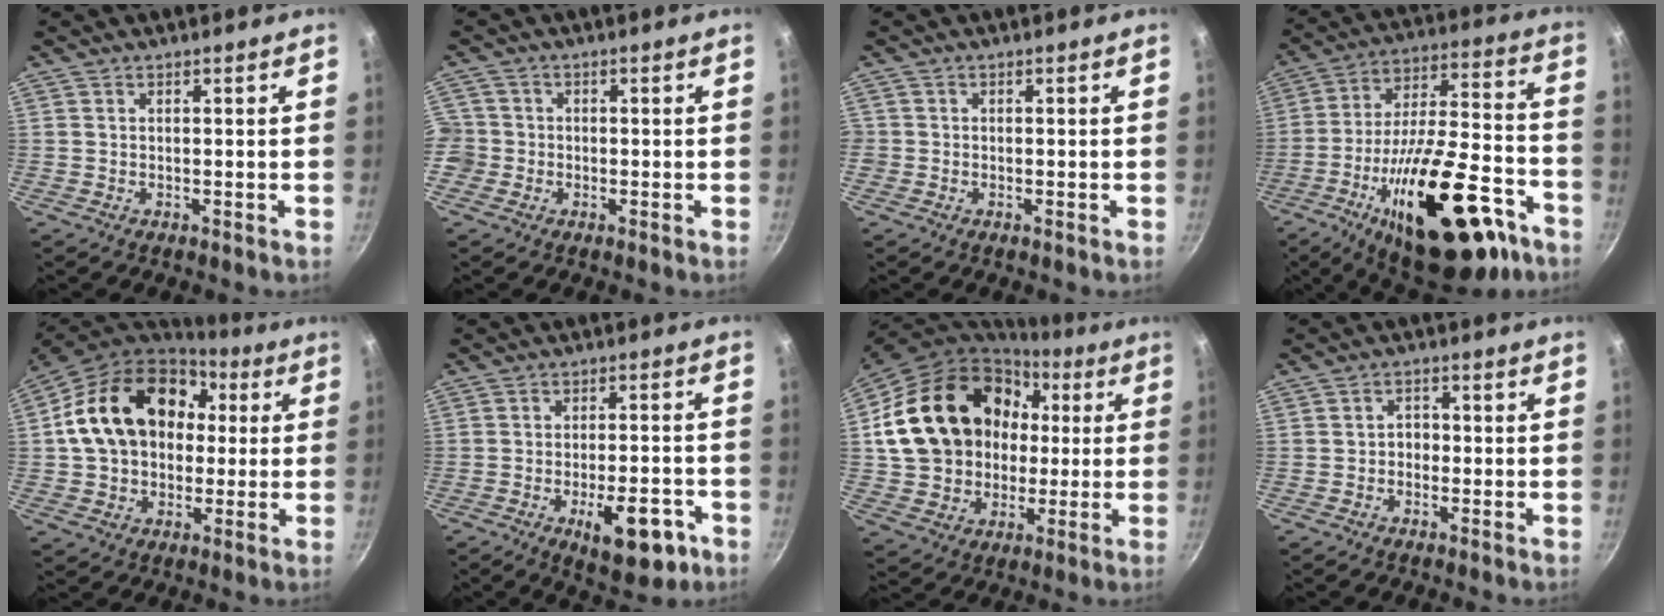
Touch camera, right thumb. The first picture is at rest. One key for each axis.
{"total": 4.8, "fx": -1.2, "fy": 4.5, "fz": 1.1, "tx": -0.010, "ty": 0.016, "tz": -0.025}
{"total": 1.0, "fx": -0.3, "fy": 1.0, "fz": 0.1, "tx": 0.001, "ty": 0.004, "tz": -0.005}
{"total": 30.2, "fx": -14.9, "fy": 12.4, "fz": 23.2, "tx": -0.331, "ty": 0.073, "tz": -0.221}
{"total": 21.4, "fx": 4.1, "fy": 15.9, "fz": 13.7, "tx": -0.225, "ty": 0.036, "tz": 0.068}
{"total": 11.5, "fx": -5.0, "fy": 4.9, "fz": 9.1, "tx": -0.095, "ty": 0.022, "tz": -0.059}
{"total": 24.4, "fx": 3.6, "fy": 19.7, "fz": 13.9, "tx": -0.226, "ty": 0.042, "tz": 0.079}
{"total": 2.6, "fx": -0.5, "fy": 2.1, "fz": 1.4, "tx": -0.007, "ty": 0.008, "tz": -0.010}